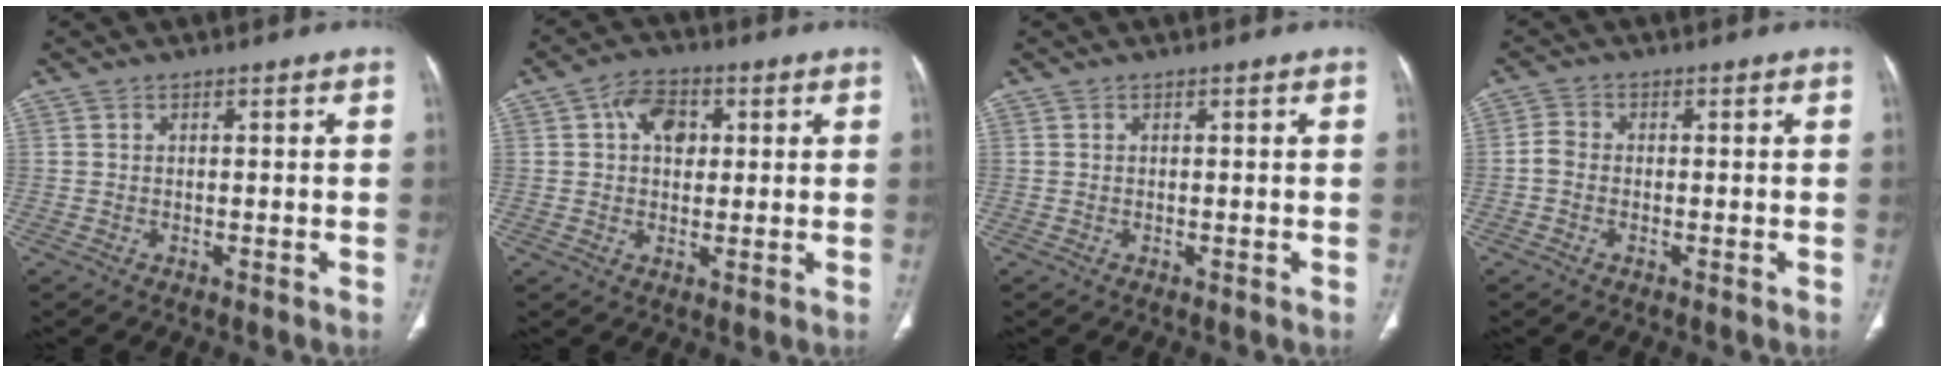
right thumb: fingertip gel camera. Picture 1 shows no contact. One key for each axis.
{"total": 6.9, "fx": 1.9, "fy": 4.8, "fz": 4.5, "tx": -0.047, "ty": 0.004, "tz": 0.026}
{"total": 0.0}
{"total": 2.4, "fx": -0.6, "fy": 1.7, "fz": 1.5, "tx": -0.026, "ty": 0.006, "tz": -0.018}